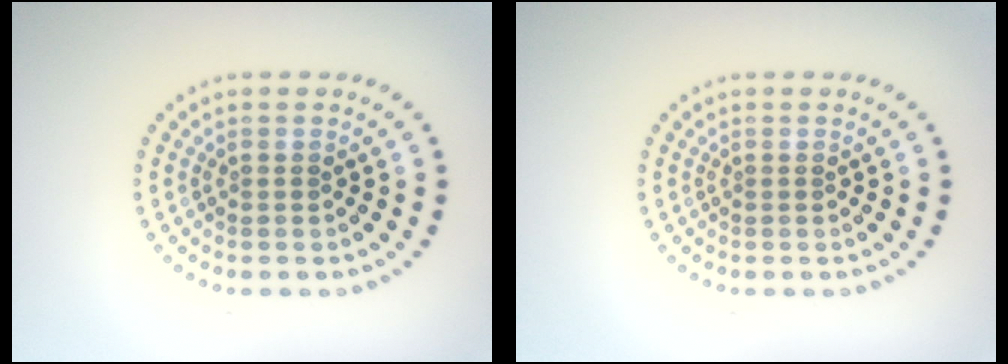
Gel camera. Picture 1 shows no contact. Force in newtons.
{"total": 0.0}